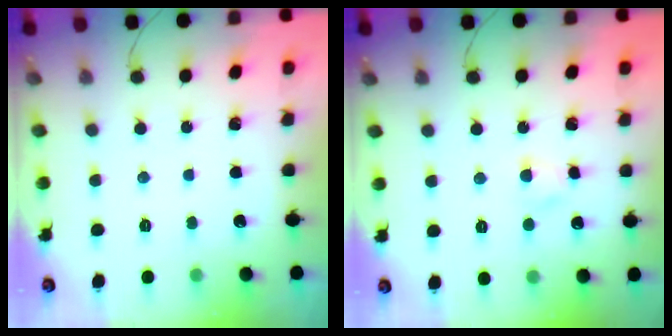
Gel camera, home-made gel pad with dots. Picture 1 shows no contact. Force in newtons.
{"total": 2.5, "press": 2.3, "slide": 1.0}